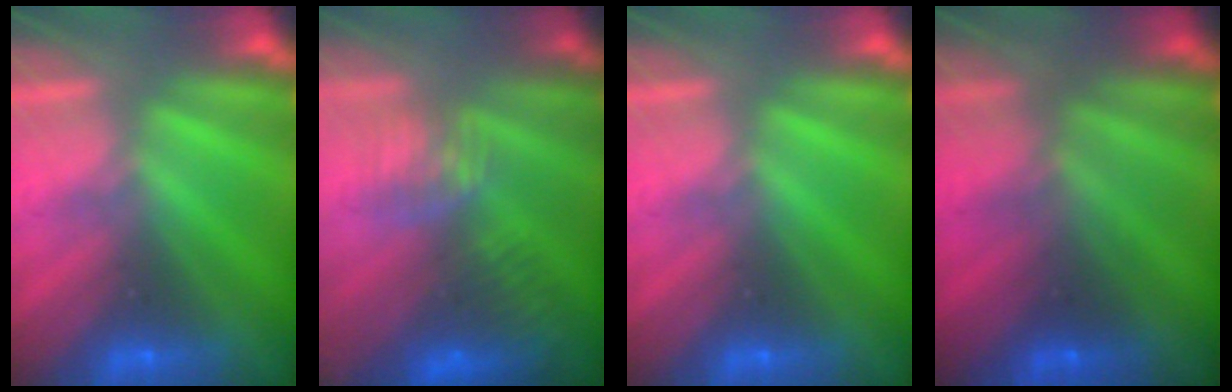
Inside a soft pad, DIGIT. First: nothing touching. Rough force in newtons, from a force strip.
{"total": 7.8}
{"total": 0.0}
{"total": 1.9}